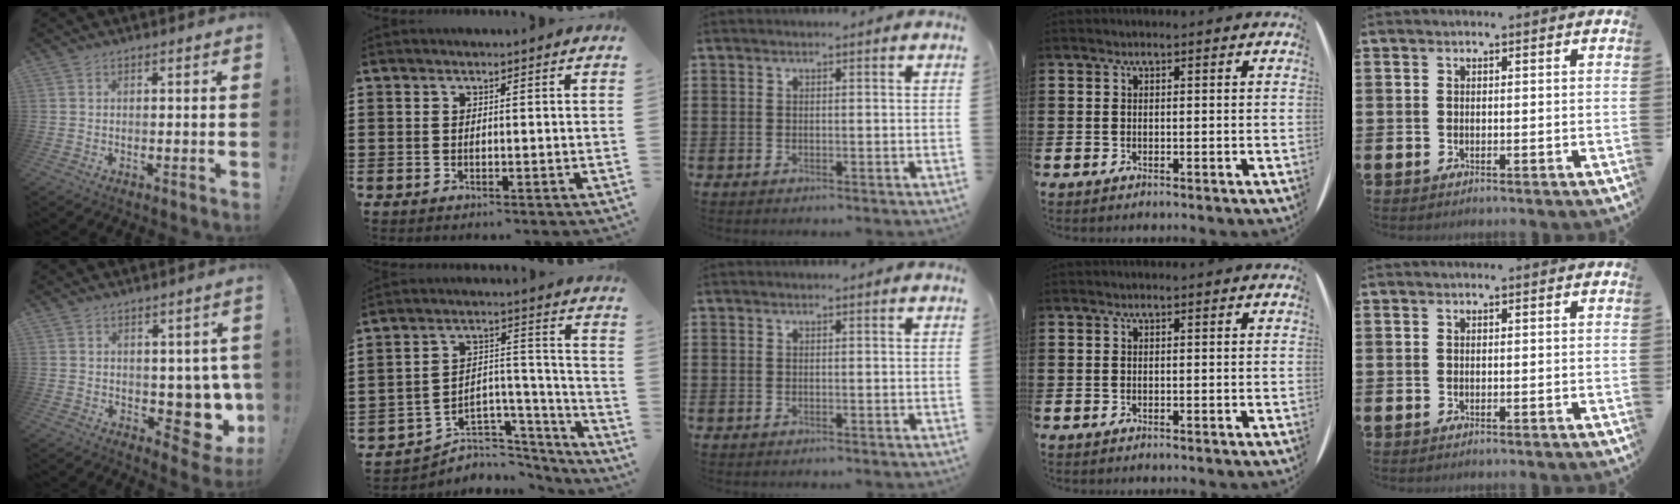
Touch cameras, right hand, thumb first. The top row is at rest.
{"thumb": {"total": 8.1, "force": [1.1, 6.0, 5.3], "torque": [-0.043, -0.020, 0.036]}, "index": {"total": 4.9, "force": [-3.7, 3.1, 0.8], "torque": [-0.024, 0.003, -0.071]}}